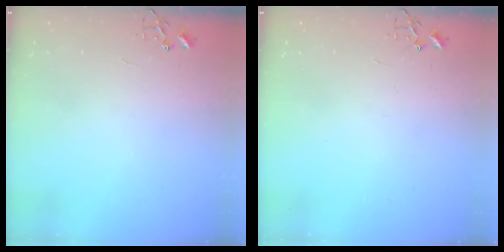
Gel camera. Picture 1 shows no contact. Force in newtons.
{"total": 0.0}